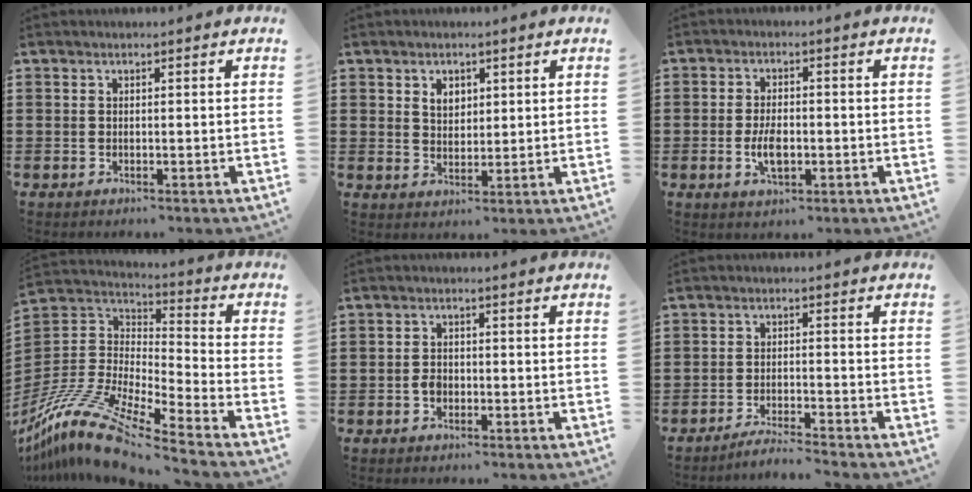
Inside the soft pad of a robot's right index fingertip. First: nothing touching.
{"total": 3.0, "force": [1.5, 2.1, 1.4], "torque": [-0.034, 0.010, 0.027]}
{"total": 4.5, "force": [-0.9, 2.1, 3.8], "torque": [-0.080, 0.000, -0.017]}
{"total": 13.4, "force": [-10.8, 2.0, 7.6], "torque": [-0.183, 0.001, -0.217]}
{"total": 2.4, "force": [-1.0, 1.8, 1.4], "torque": [-0.027, 0.002, -0.019]}
{"total": 3.2, "force": [-3.1, -0.4, 0.6], "torque": [-0.013, -0.003, -0.062]}